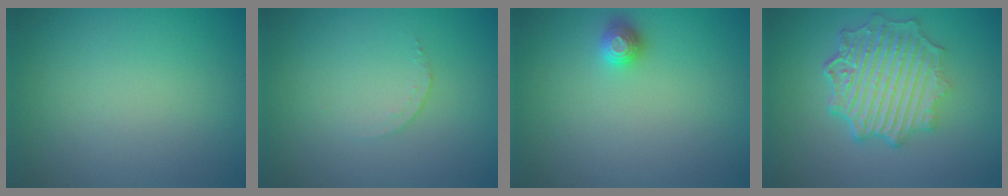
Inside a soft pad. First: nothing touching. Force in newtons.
{"total": 0.7, "press": 0.4, "slide": 0.6}
{"total": 1.2, "press": 1.1, "slide": 0.2}
{"total": 6.6, "press": 5.1, "slide": 4.2}